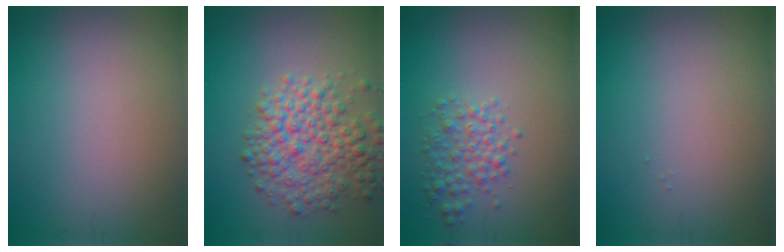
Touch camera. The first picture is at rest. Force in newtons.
{"total": 5.9, "press": 5.9, "slide": 0.2}
{"total": 2.6, "press": 2.6, "slide": 0.0}
{"total": 0.0}